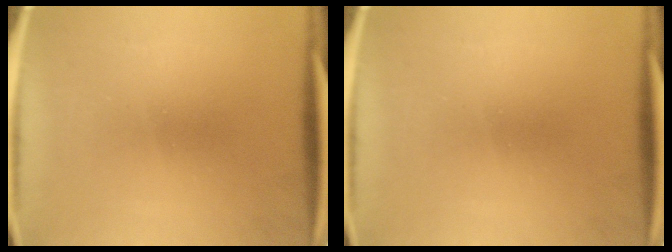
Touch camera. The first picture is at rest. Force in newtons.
{"total": 0.0}